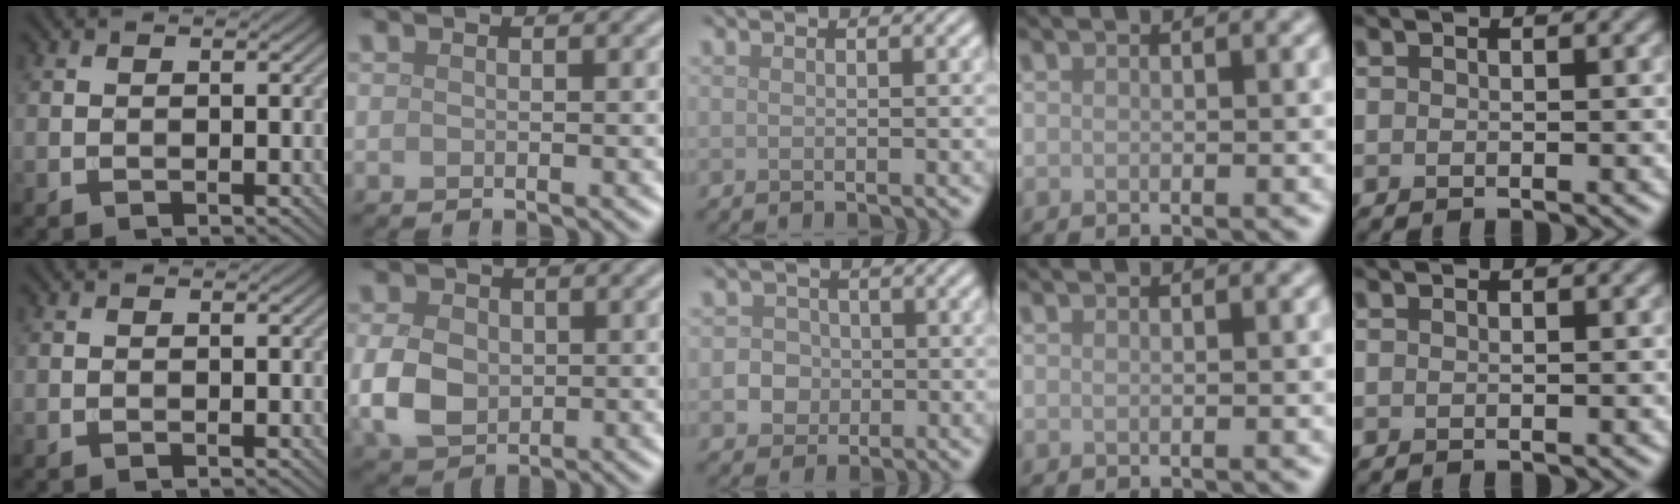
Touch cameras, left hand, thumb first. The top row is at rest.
{"index": {"total": 5.2, "force": [-0.2, 3.9, 3.3], "torque": [-0.076, -0.001, -0.008]}, "middle": {"total": 2.9, "force": [-0.5, 2.7, 0.9], "torque": [0.008, 0.006, -0.023]}}